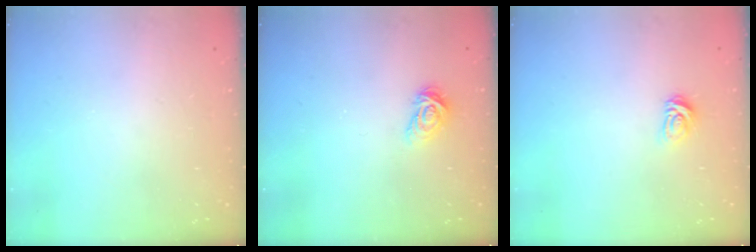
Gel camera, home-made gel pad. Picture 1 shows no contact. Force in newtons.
{"total": 5.0, "press": 4.9, "slide": 0.7}
{"total": 4.6, "press": 4.6, "slide": 0.5}